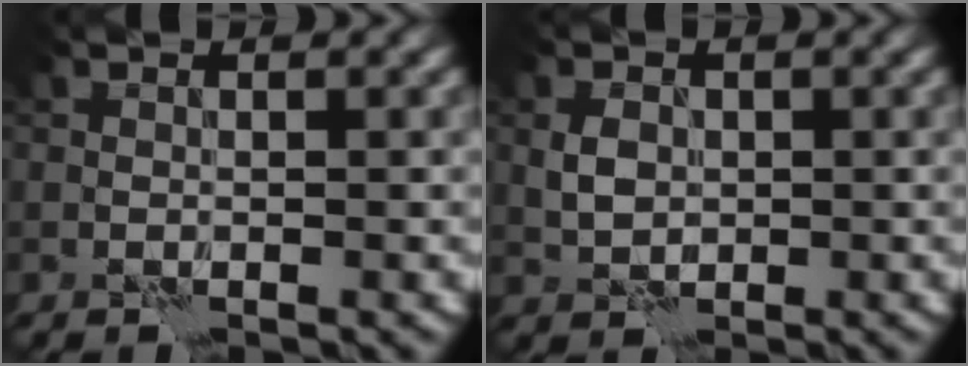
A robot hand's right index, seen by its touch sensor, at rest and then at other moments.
{"total": 2.0, "force": [0.2, 1.6, 1.2], "torque": [-0.025, 0.004, 0.001]}